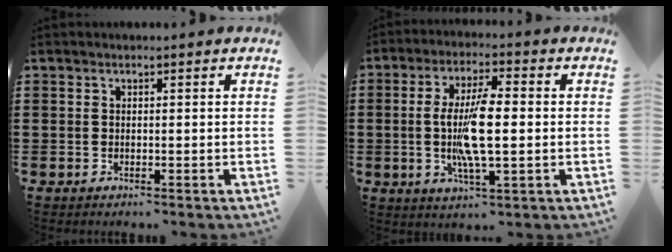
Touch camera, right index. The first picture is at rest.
{"total": 9.3, "force": [-0.4, 2.4, 8.9], "torque": [-0.185, -0.008, -0.014]}